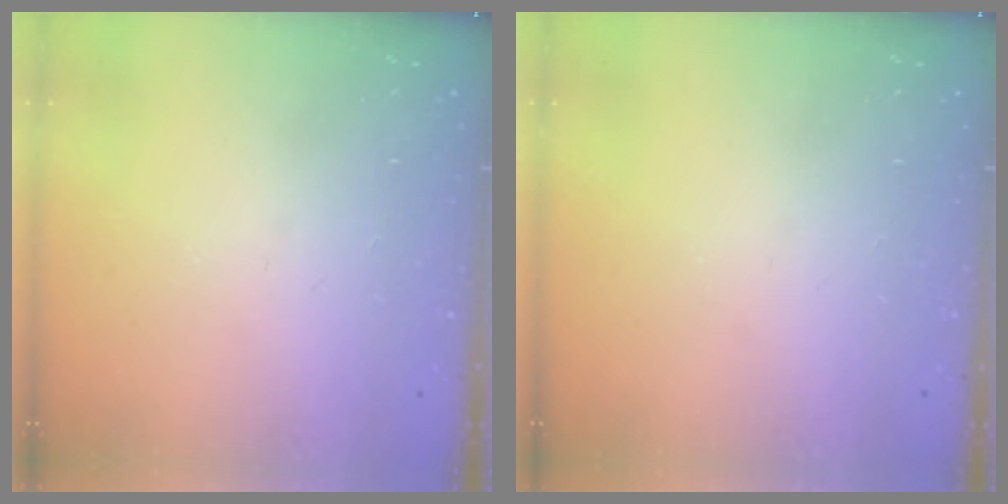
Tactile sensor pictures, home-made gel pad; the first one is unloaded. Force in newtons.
{"total": 0.0}